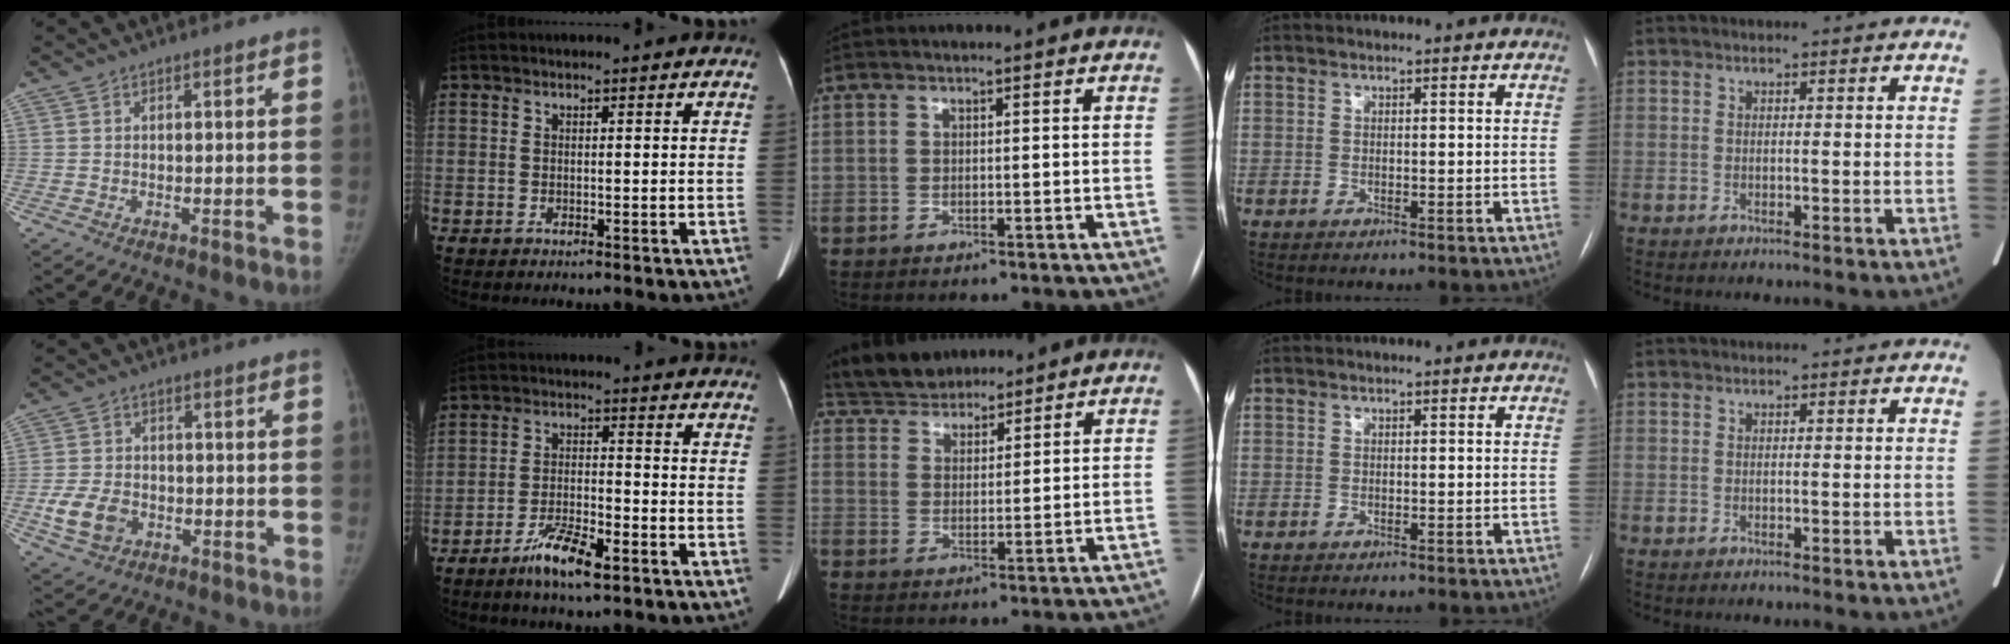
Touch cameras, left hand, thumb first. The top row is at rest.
{"thumb": {"total": 7.3, "force": [-2.4, 5.3, 4.4], "torque": [-0.082, 0.007, -0.041]}, "index": {"total": 6.8, "force": [-4.6, 1.3, 4.9], "torque": [-0.101, -0.008, -0.082]}, "middle": {"total": 8.6, "force": [7.9, 3.0, 1.8], "torque": [-0.034, 0.029, 0.141]}}